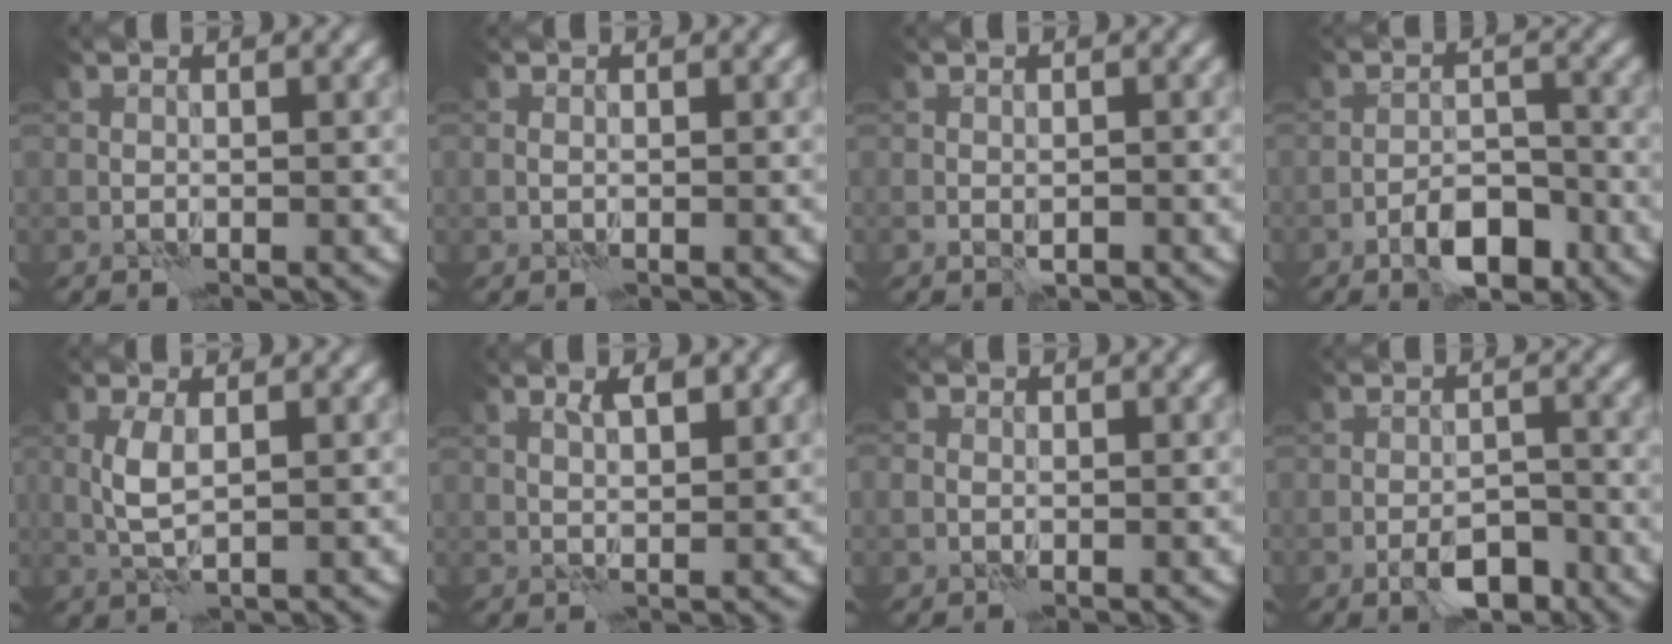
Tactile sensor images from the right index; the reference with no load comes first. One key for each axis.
{"total": 0.6, "fx": 0.0, "fy": 0.5, "fz": 0.4, "tx": -0.009, "ty": -0.001, "tz": -0.001}
{"total": 1.2, "fx": -0.6, "fy": 0.6, "fz": 0.9, "tx": -0.016, "ty": -0.001, "tz": -0.010}
{"total": 4.6, "fx": -3.1, "fy": 1.9, "fz": 2.9, "tx": -0.040, "ty": 0.004, "tz": -0.054}
{"total": 2.5, "fx": 0.3, "fy": 0.9, "fz": 2.3, "tx": -0.058, "ty": 0.002, "tz": 0.006}
{"total": 2.0, "fx": 1.2, "fy": 0.5, "fz": 1.5, "tx": -0.028, "ty": -0.003, "tz": 0.022}
{"total": 0.8, "fx": -0.1, "fy": 0.8, "fz": 0.3, "tx": 0.001, "ty": -0.002, "tz": -0.006}
{"total": 4.3, "fx": -2.8, "fy": 1.7, "fz": 2.8, "tx": -0.039, "ty": 0.002, "tz": -0.047}